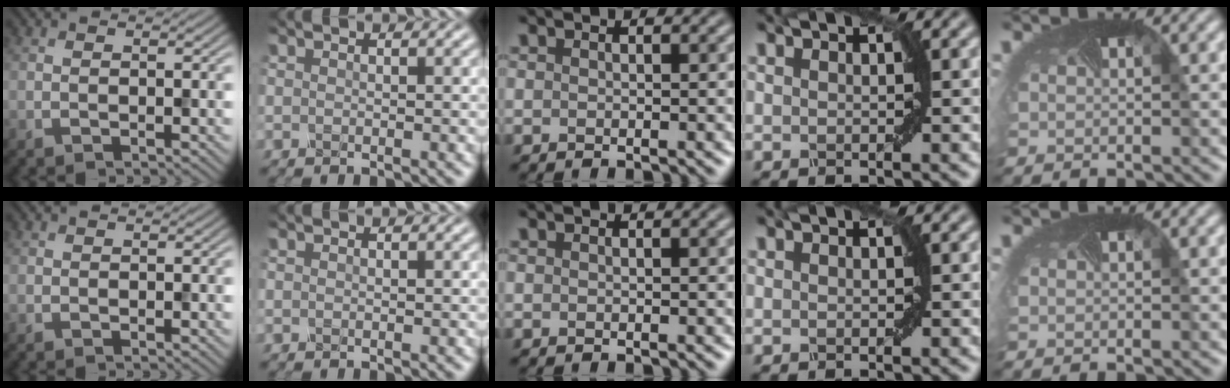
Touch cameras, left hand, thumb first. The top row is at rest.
{}